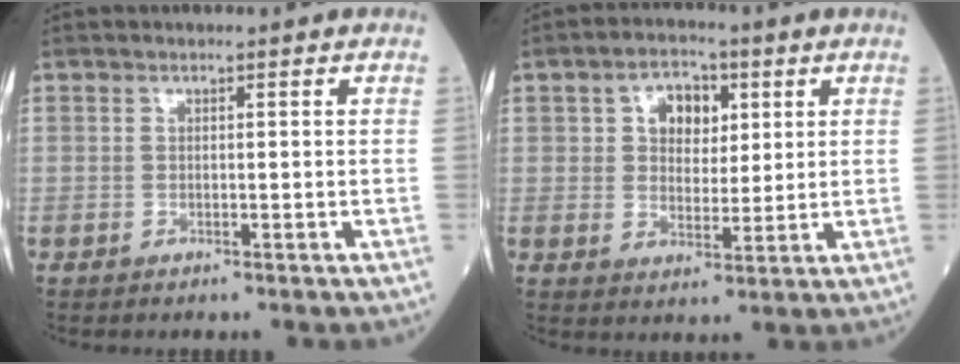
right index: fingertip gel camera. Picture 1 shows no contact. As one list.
[{"total": 6.5, "force": [2.3, 4.2, 4.4], "torque": [-0.069, 0.016, 0.040]}]